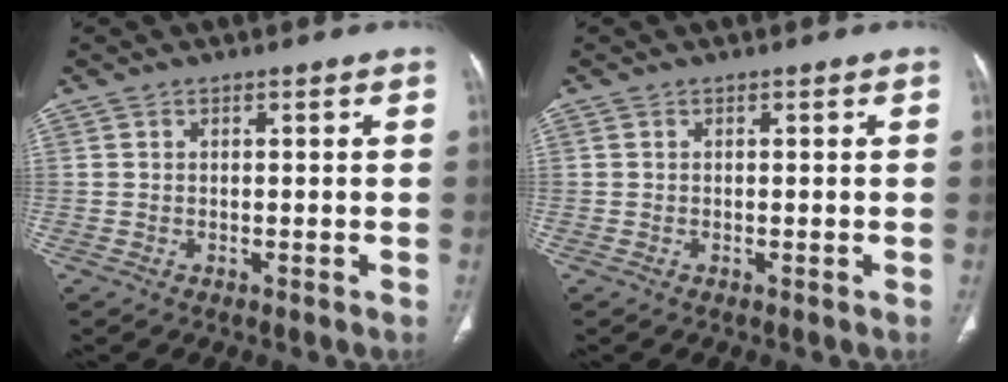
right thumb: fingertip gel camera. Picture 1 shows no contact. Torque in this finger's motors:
{"motor_torque": [0.84, 0.88, 0.70, 0.42, 0.20]}